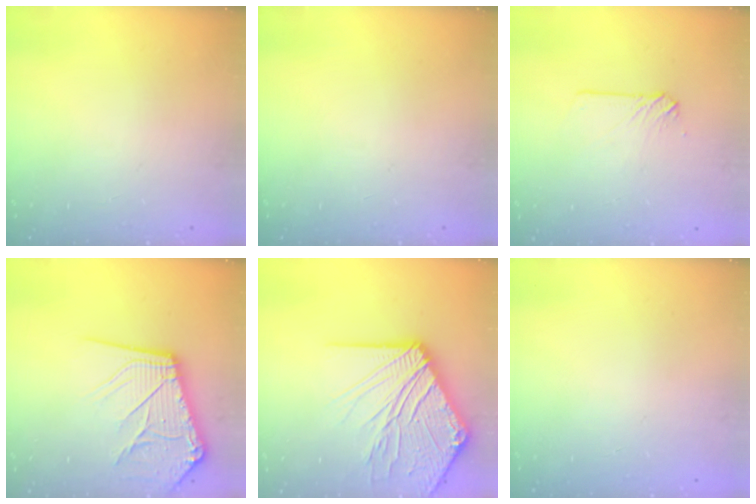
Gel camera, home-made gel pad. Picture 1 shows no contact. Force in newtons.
{"total": 0.0}
{"total": 3.9, "press": 3.9, "slide": 0.5}
{"total": 14.8, "press": 14.7, "slide": 2.0}
{"total": 19.9, "press": 19.8, "slide": 2.6}
{"total": 0.0}